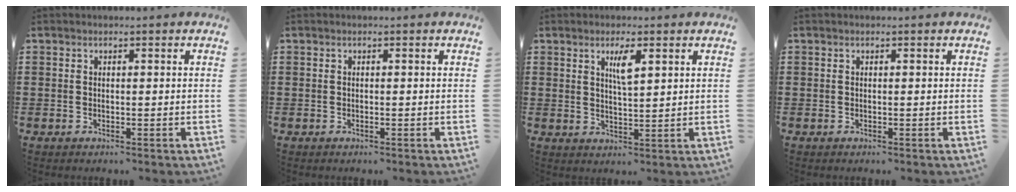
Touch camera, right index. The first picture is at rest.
{"total": 0.0}
{"total": 3.7, "force": [1.7, 0.8, 3.1], "torque": [-0.051, -0.001, 0.024]}
{"total": 0.0}